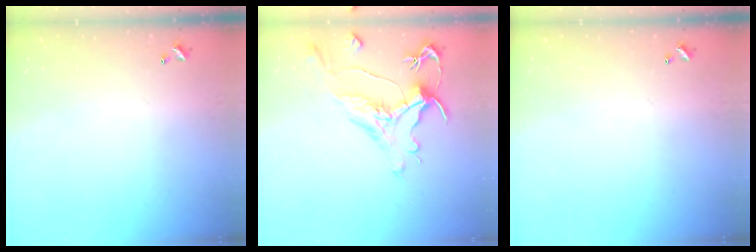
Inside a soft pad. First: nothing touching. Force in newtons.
{"total": 1.5, "press": 0.4, "slide": 1.5}
{"total": 0.0}